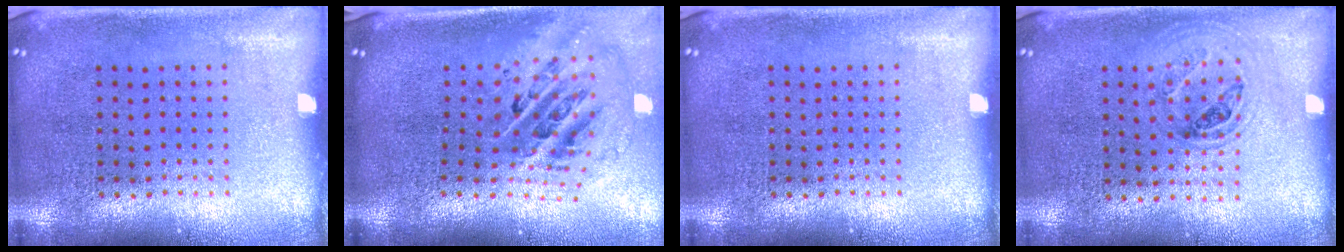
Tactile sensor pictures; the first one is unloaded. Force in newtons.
{"total": 2.8, "press": 1.9, "slide": 2.1}
{"total": 0.0}
{"total": 1.0, "press": 0.9, "slide": 0.3}